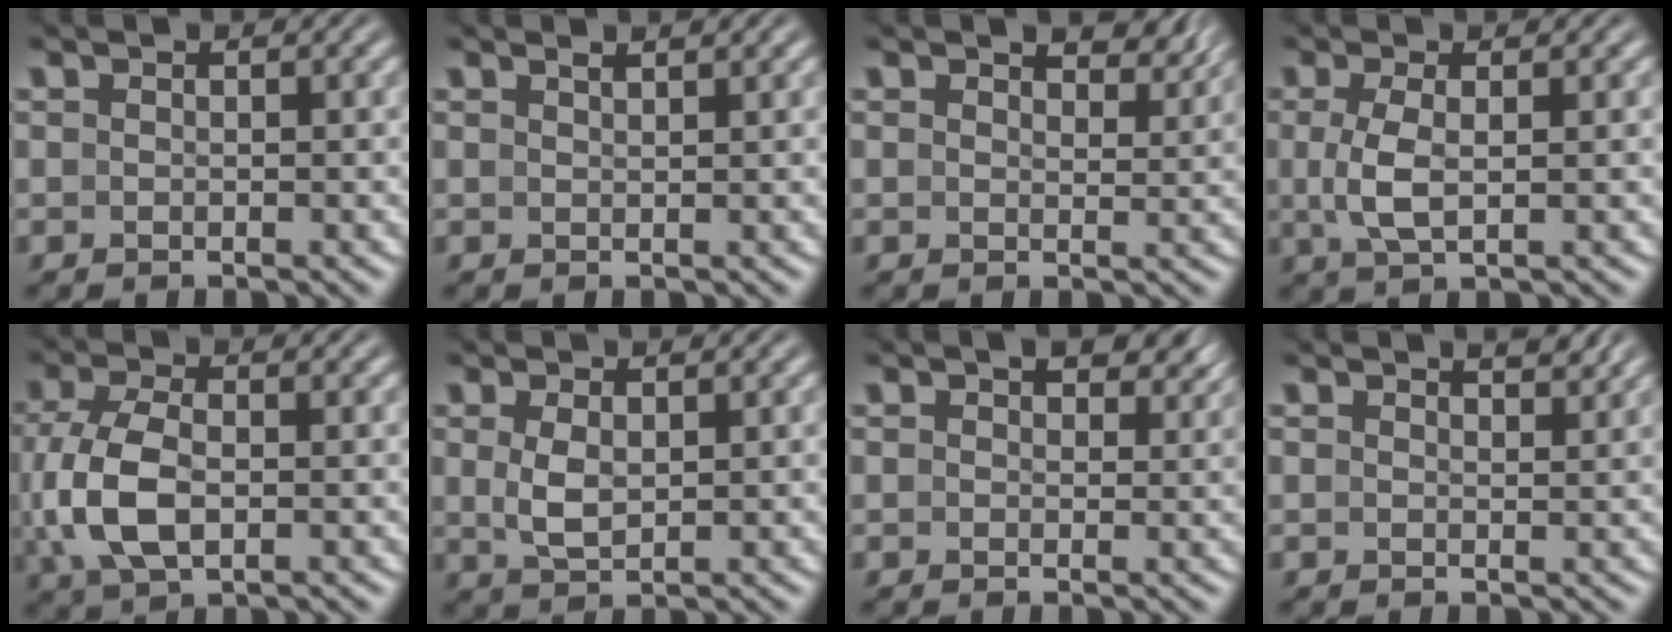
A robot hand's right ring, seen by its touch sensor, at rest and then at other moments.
{"total": 1.1, "force": [0.9, -0.7, 0.2], "torque": [0.000, -0.003, 0.020]}
{"total": 2.8, "force": [2.5, 0.3, 1.1], "torque": [-0.012, -0.004, 0.042]}
{"total": 2.8, "force": [-0.1, 0.8, 2.7], "torque": [-0.072, -0.012, 0.011]}
{"total": 5.7, "force": [-0.7, 3.4, 4.5], "torque": [-0.128, -0.024, 0.008]}
{"total": 2.5, "force": [0.3, 1.4, 2.0], "torque": [-0.053, -0.012, 0.019]}
{"total": 2.9, "force": [1.9, 1.3, 1.7], "torque": [-0.018, 0.004, 0.027]}
{"total": 1.5, "force": [1.4, -0.2, 0.6], "torque": [-0.002, -0.005, 0.025]}